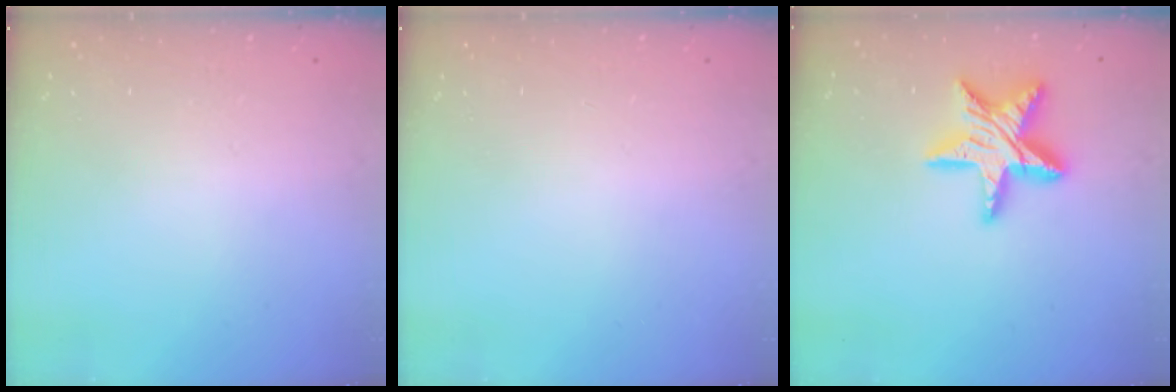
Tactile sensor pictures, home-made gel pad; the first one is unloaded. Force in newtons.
{"total": 0.0}
{"total": 15.9, "press": 15.9, "slide": 1.3}